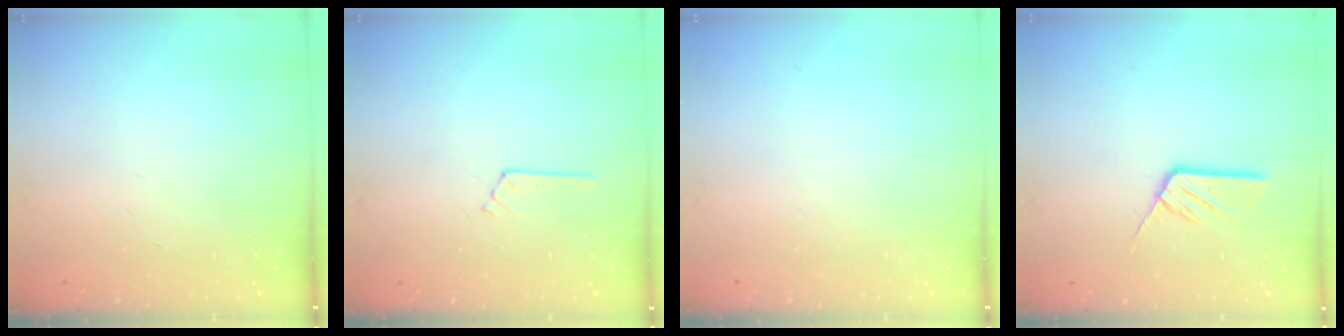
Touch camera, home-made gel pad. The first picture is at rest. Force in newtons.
{"total": 2.5, "press": 2.5, "slide": 0.3}
{"total": 0.0}
{"total": 7.4, "press": 7.4, "slide": 0.4}